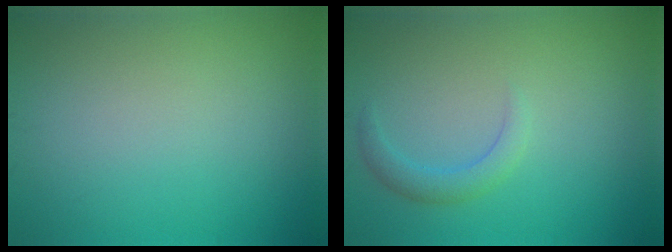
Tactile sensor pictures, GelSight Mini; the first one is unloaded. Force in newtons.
{"total": 2.0, "press": 2.0, "slide": 0.1}